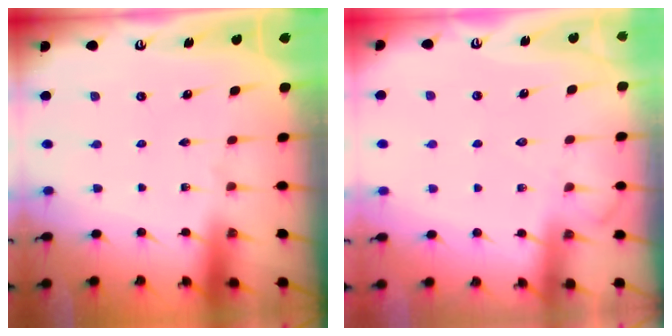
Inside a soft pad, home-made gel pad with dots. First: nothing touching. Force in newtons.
{"total": 5.5, "press": 5.4, "slide": 0.8}